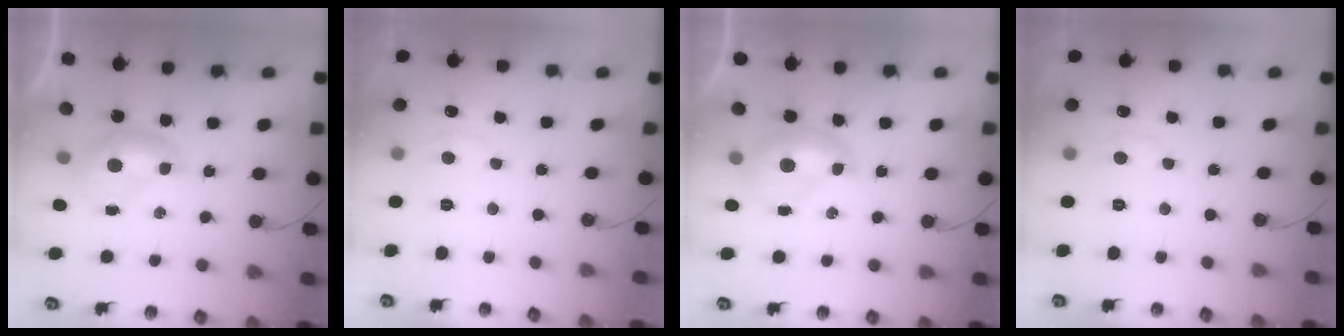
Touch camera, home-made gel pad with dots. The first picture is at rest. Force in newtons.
{"total": 1.7, "press": 1.5, "slide": 0.7}
{"total": 1.1, "press": 1.1, "slide": 0.2}
{"total": 1.0, "press": 0.6, "slide": 0.9}